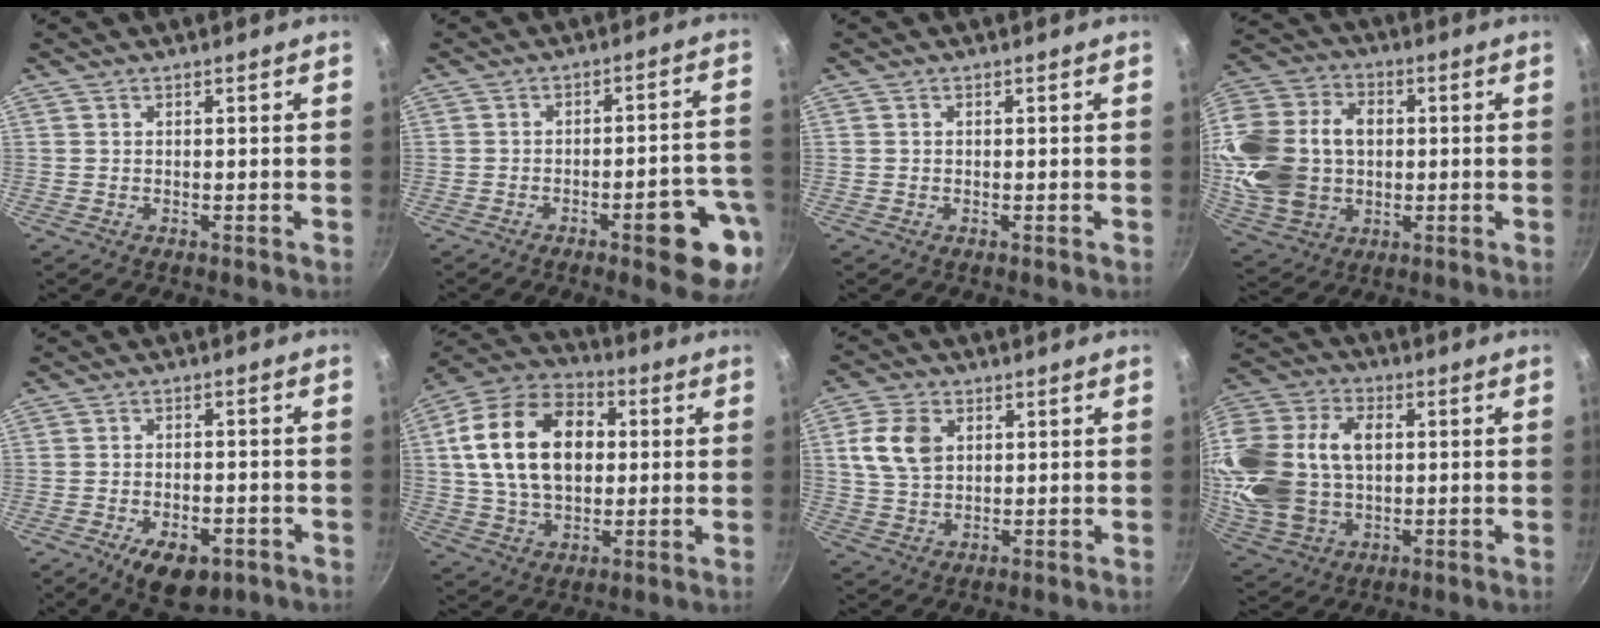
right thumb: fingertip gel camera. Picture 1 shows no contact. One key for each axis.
{"total": 11.9, "fx": -5.2, "fy": 3.4, "fz": 10.1, "tx": -0.097, "ty": 0.035, "tz": -0.062}
{"total": 0.0}
{"total": 20.9, "fx": 0.6, "fy": 15.7, "fz": 13.8, "tx": -0.266, "ty": 0.025, "tz": 0.019}
{"total": 9.2, "fx": -4.5, "fy": 4.9, "fz": 6.4, "tx": -0.080, "ty": 0.015, "tz": -0.057}
{"total": 21.1, "fx": 3.1, "fy": 14.2, "fz": 15.3, "tx": -0.244, "ty": 0.020, "tz": 0.045}
{"total": 8.5, "fx": 2.3, "fy": 6.0, "fz": 5.6, "tx": -0.094, "ty": 0.000, "tz": 0.043}
{"total": 22.7, "fx": 2.2, "fy": 15.9, "fz": 16.1, "tx": -0.323, "ty": 0.023, "tz": 0.047}